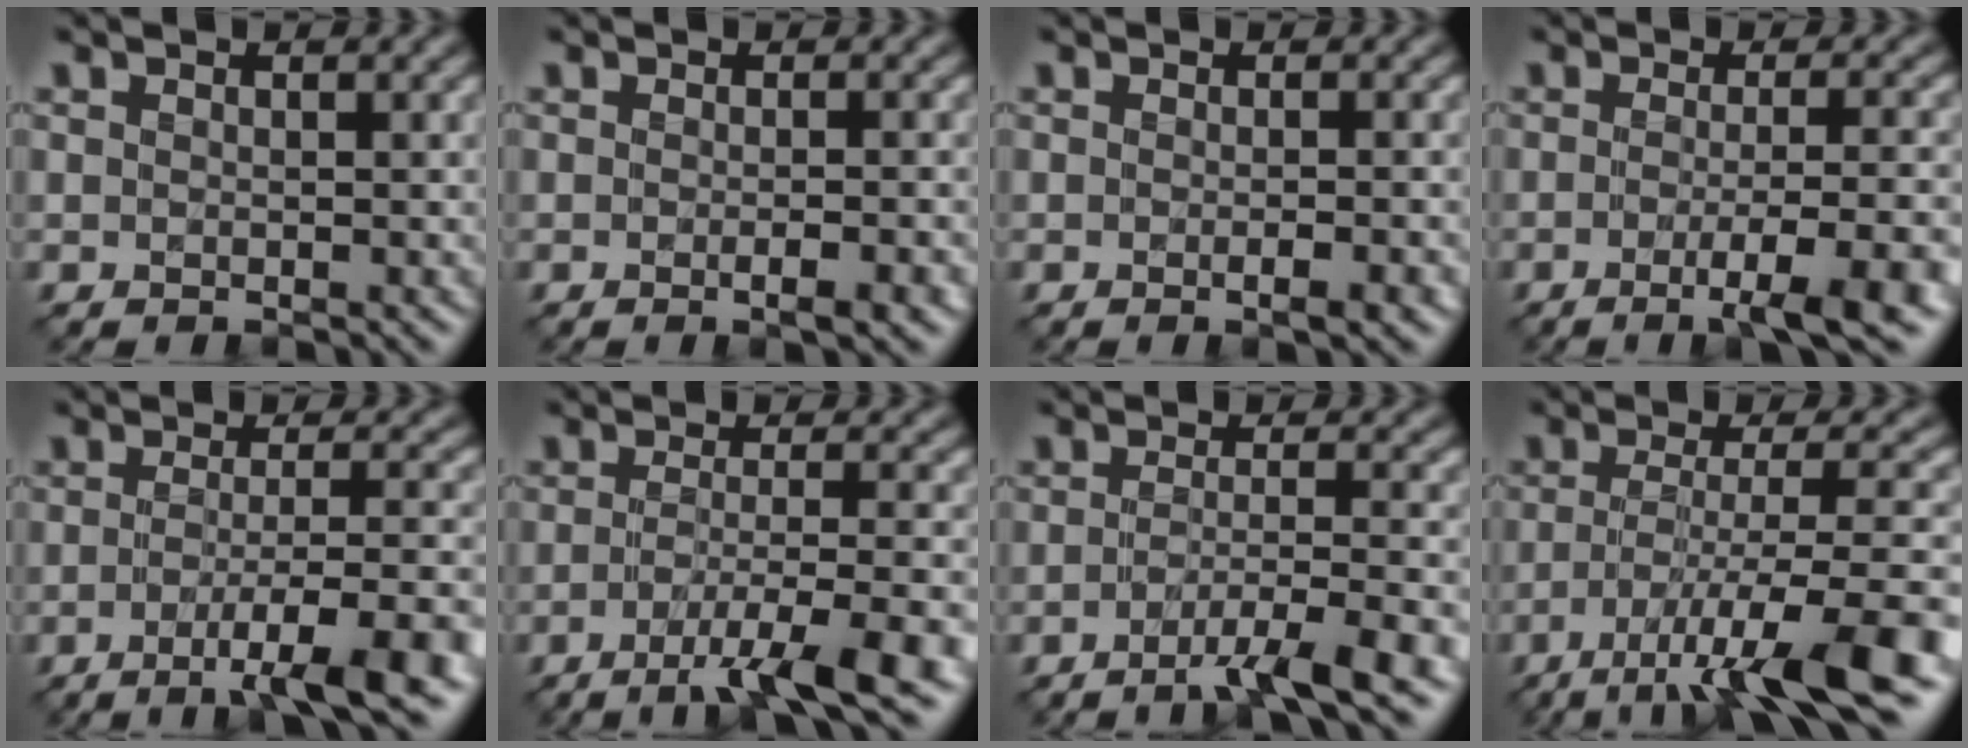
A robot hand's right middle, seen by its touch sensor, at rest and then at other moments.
{"total": 2.7, "force": [-0.9, 0.7, 2.5], "torque": [-0.029, -0.002, -0.012]}
{"total": 2.3, "force": [-0.8, 0.5, 2.1], "torque": [-0.024, -0.002, -0.011]}
{"total": 6.6, "force": [-2.6, 1.2, 5.9], "torque": [-0.084, -0.003, -0.043]}
{"total": 7.5, "force": [-3.3, 1.3, 6.6], "torque": [-0.095, -0.001, -0.057]}
{"total": 7.3, "force": [-3.7, 1.2, 6.2], "torque": [-0.090, -0.002, -0.064]}
{"total": 5.7, "force": [-3.3, 0.8, 4.6], "torque": [-0.063, 0.001, -0.061]}
{"total": 10.1, "force": [-5.3, 2.0, 8.3], "torque": [-0.131, -0.001, -0.086]}